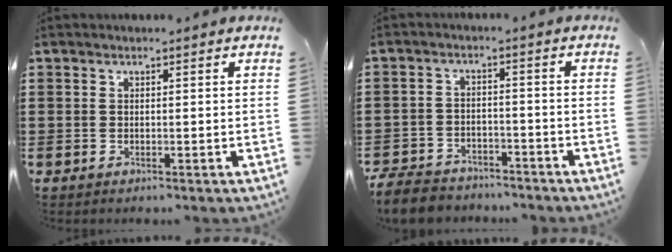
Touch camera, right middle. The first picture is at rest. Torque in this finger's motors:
{"motor_torque": [0.60, -0.19, 0.18, 0.16]}